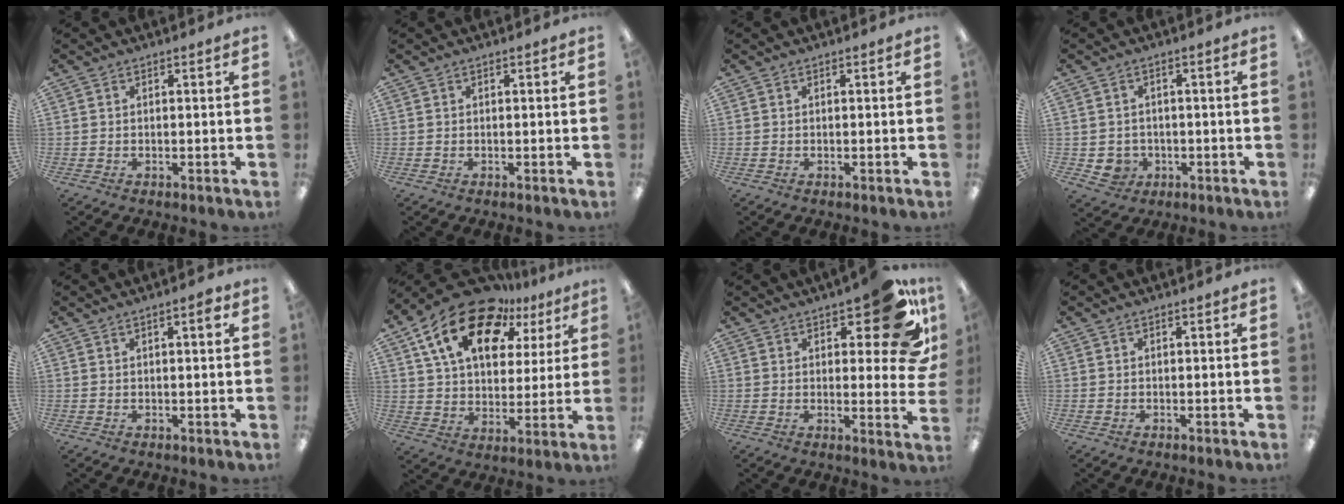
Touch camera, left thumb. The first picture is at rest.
{"total": 0.0}
{"total": 0.0}
{"total": 3.8, "force": [-1.1, 3.5, 0.9], "torque": [-0.027, 0.006, -0.018]}
{"total": 2.5, "force": [1.3, 0.4, 2.1], "torque": [-0.029, -0.001, 0.016]}
{"total": 19.6, "force": [12.1, 10.7, 11.1], "torque": [-0.200, -0.061, 0.215]}
{"total": 14.1, "force": [7.6, 5.1, 10.8], "torque": [-0.133, -0.041, 0.122]}
{"total": 0.0}